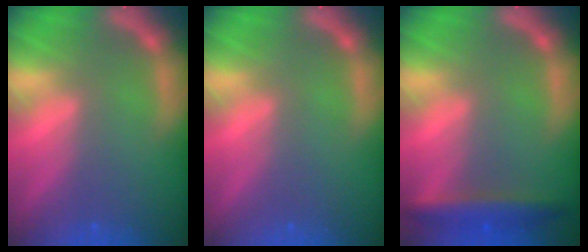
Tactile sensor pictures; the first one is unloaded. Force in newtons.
{"total": 0.0}
{"total": 4.0}